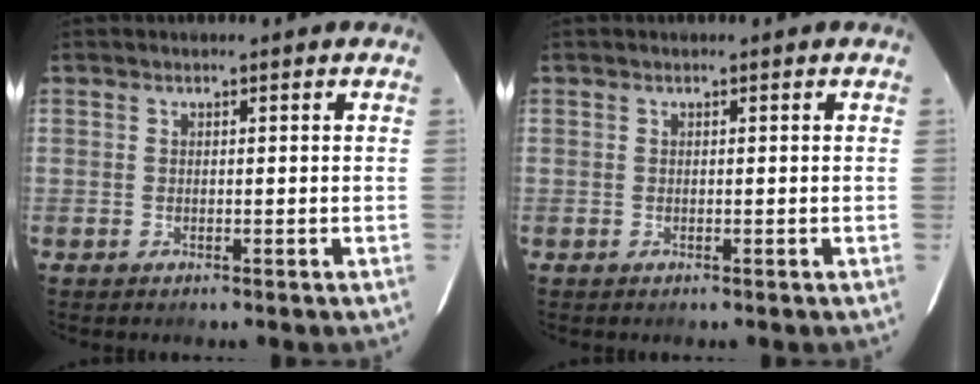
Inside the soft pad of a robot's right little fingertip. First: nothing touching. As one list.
[{"total": 0.0}]